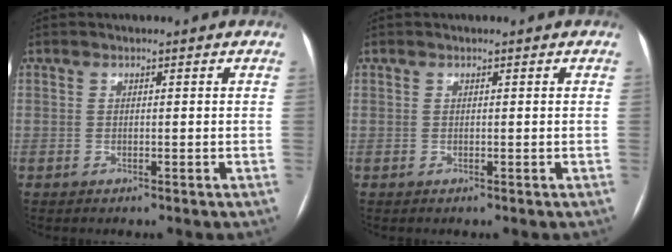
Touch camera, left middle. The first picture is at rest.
{"total": 0.0}